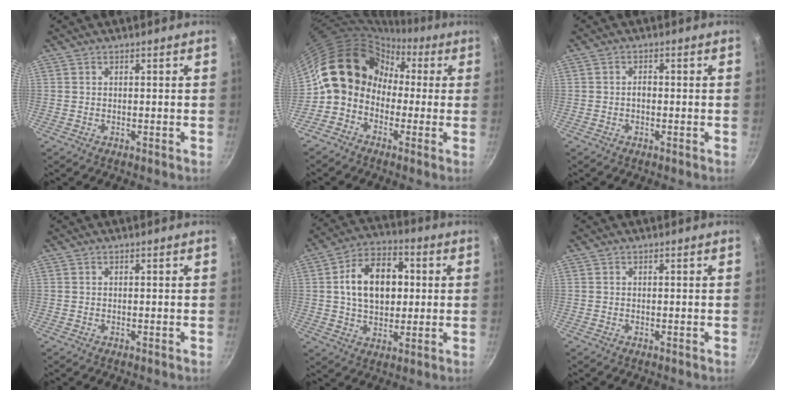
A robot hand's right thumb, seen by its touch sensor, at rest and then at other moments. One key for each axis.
{"total": 13.7, "fx": -0.7, "fy": 11.9, "fz": 6.8, "tx": -0.073, "ty": 0.048, "tz": -0.036}
{"total": 1.4, "fx": -0.4, "fy": 0.9, "fz": 1.0, "tx": -0.013, "ty": 0.009, "tz": -0.007}
{"total": 0.0}
{"total": 14.5, "fx": 2.0, "fy": 9.8, "fz": 10.5, "tx": -0.138, "ty": 0.015, "tz": 0.025}
{"total": 0.0}